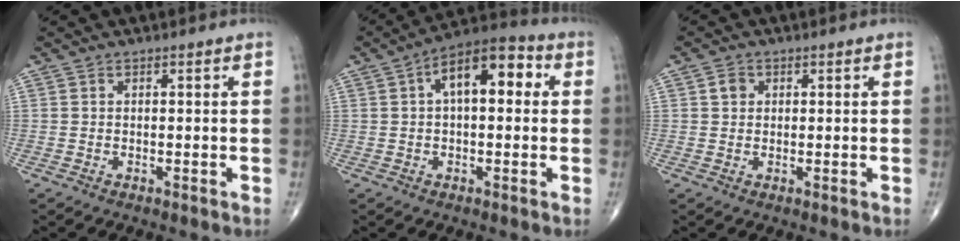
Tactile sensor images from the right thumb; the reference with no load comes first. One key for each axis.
{"total": 11.9, "fx": 2.7, "fy": 5.9, "fz": 10.0, "tx": -0.140, "ty": 0.035, "tz": 0.031}
{"total": 2.0, "fx": 0.5, "fy": 1.7, "fz": 0.9, "tx": -0.008, "ty": 0.000, "tz": 0.006}